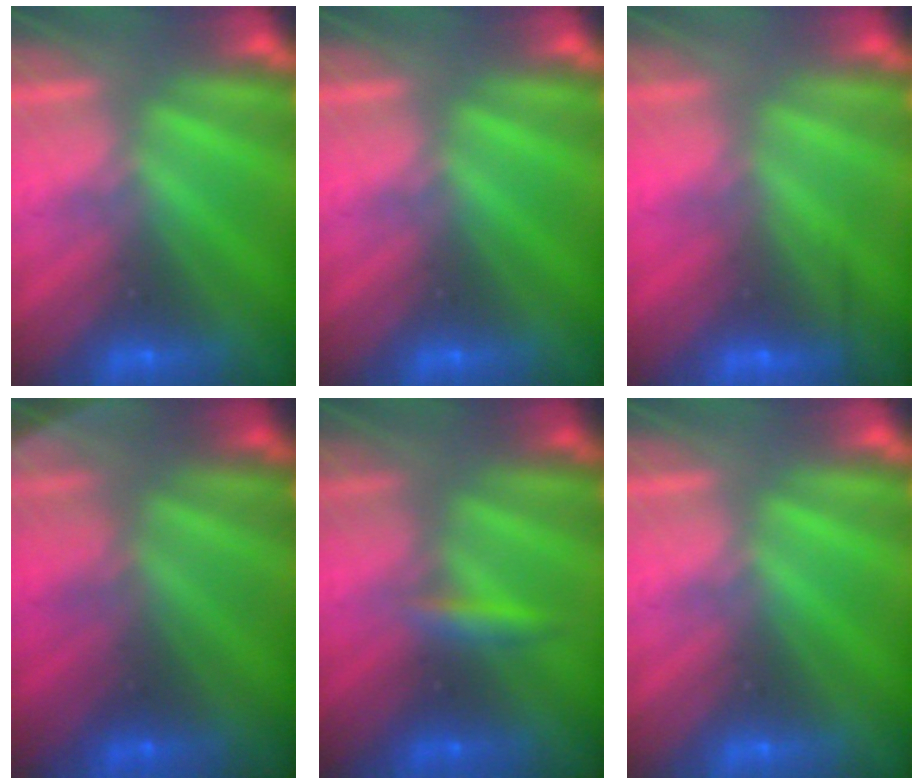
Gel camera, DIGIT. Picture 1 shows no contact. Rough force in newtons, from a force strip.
{"total": 0.0}
{"total": 2.4}
{"total": 2.8}
{"total": 2.3}
{"total": 0.0}